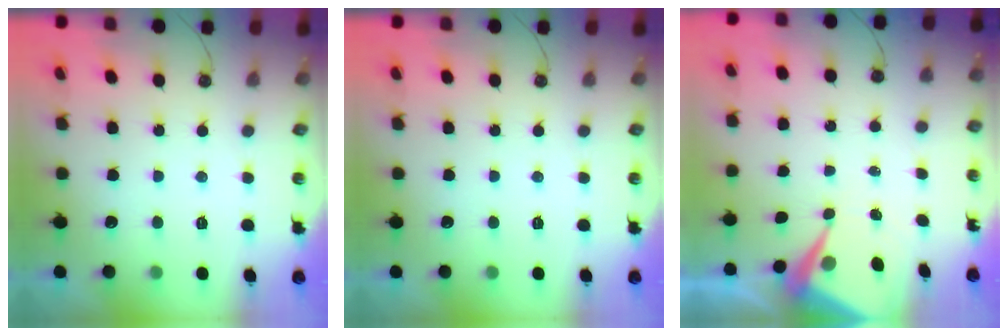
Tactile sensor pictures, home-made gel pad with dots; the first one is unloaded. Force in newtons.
{"total": 0.0}
{"total": 7.5, "press": 7.4, "slide": 0.7}